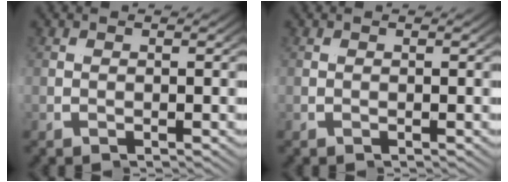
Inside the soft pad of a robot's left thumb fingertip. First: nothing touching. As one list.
[{"total": 0.0}]